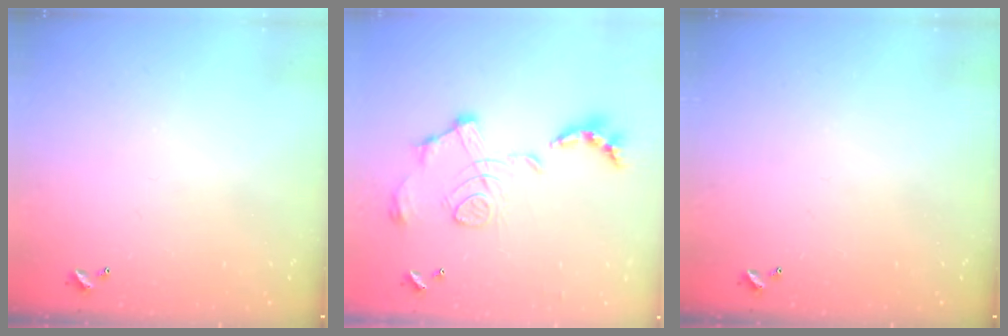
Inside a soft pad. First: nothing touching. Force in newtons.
{"total": 1.7, "press": 1.1, "slide": 1.3}
{"total": 0.0}